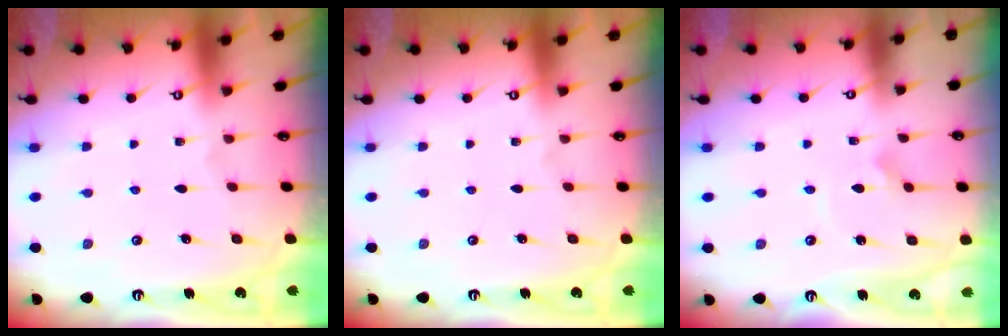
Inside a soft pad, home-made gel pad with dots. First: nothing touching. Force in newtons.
{"total": 0.0}
{"total": 2.2, "press": 2.2, "slide": 0.1}